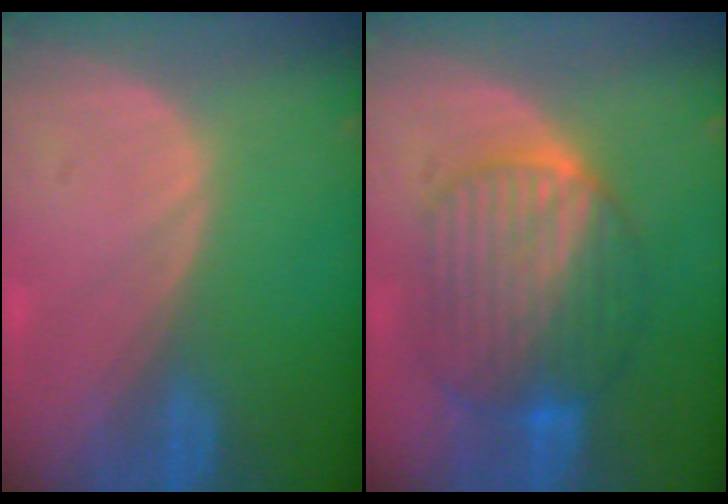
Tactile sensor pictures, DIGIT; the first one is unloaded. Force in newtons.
{"total": 10.2, "press": 10.2, "slide": 0.9}